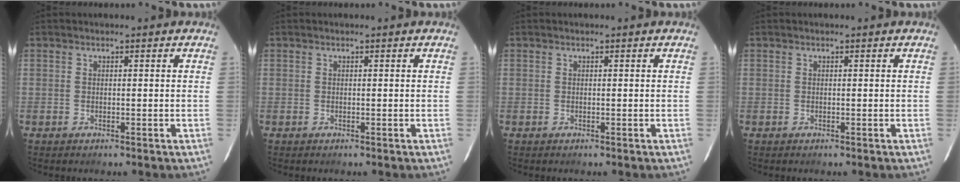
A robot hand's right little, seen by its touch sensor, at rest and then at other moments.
{"total": 0.0}
{"total": 0.0}
{"total": 0.0}